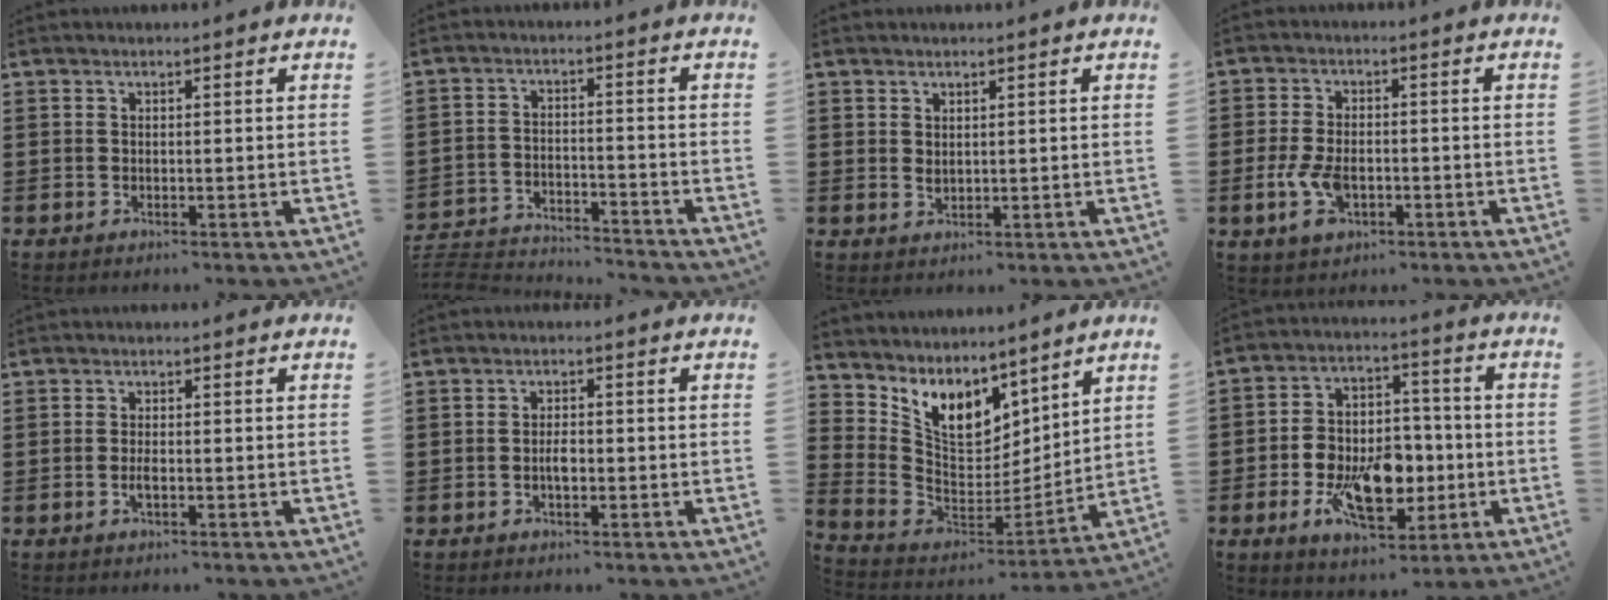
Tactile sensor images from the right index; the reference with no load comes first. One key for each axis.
{"total": 4.4, "fx": -4.4, "fy": 0.1, "fz": 0.5, "tx": -0.027, "ty": -0.006, "tz": -0.096}
{"total": 1.1, "fx": 0.8, "fy": 0.5, "fz": 0.5, "tx": -0.011, "ty": 0.002, "tz": 0.014}
{"total": 5.6, "fx": -1.8, "fy": 3.1, "fz": 4.3, "tx": -0.103, "ty": -0.002, "tz": -0.036}
{"total": 1.7, "fx": -0.5, "fy": 0.5, "fz": 1.5, "tx": -0.028, "ty": -0.002, "tz": -0.009}
{"total": 2.6, "fx": -0.5, "fy": 1.0, "fz": 2.3, "tx": -0.044, "ty": 0.002, "tz": -0.009}
{"total": 8.4, "fx": 5.7, "fy": 4.9, "fz": 3.7, "tx": -0.108, "ty": -0.039, "tz": 0.111}
{"total": 12.0, "fx": -3.2, "fy": 7.3, "fz": 8.9, "tx": -0.175, "ty": 0.001, "tz": -0.053}